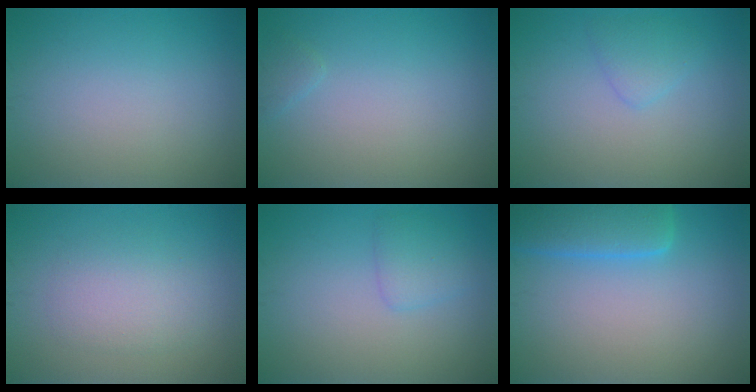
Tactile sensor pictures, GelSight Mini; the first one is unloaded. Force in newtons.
{"total": 0.6, "press": 0.6, "slide": 0.1}
{"total": 1.6, "press": 1.6, "slide": 0.1}
{"total": 2.8, "press": 2.8, "slide": 0.2}
{"total": 1.8, "press": 1.8, "slide": 0.1}
{"total": 4.4, "press": 4.4, "slide": 0.4}